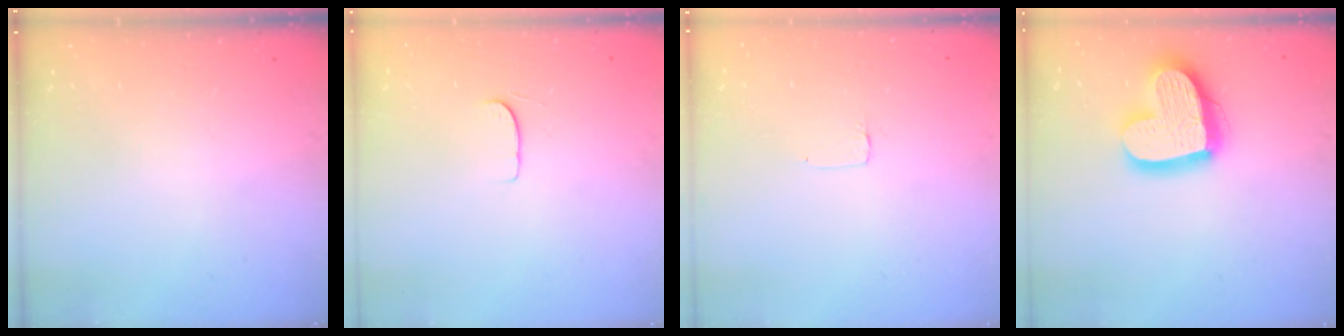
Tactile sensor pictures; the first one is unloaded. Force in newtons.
{"total": 5.1, "press": 5.1, "slide": 0.4}
{"total": 2.6, "press": 2.6, "slide": 0.2}
{"total": 18.0, "press": 17.9, "slide": 1.5}